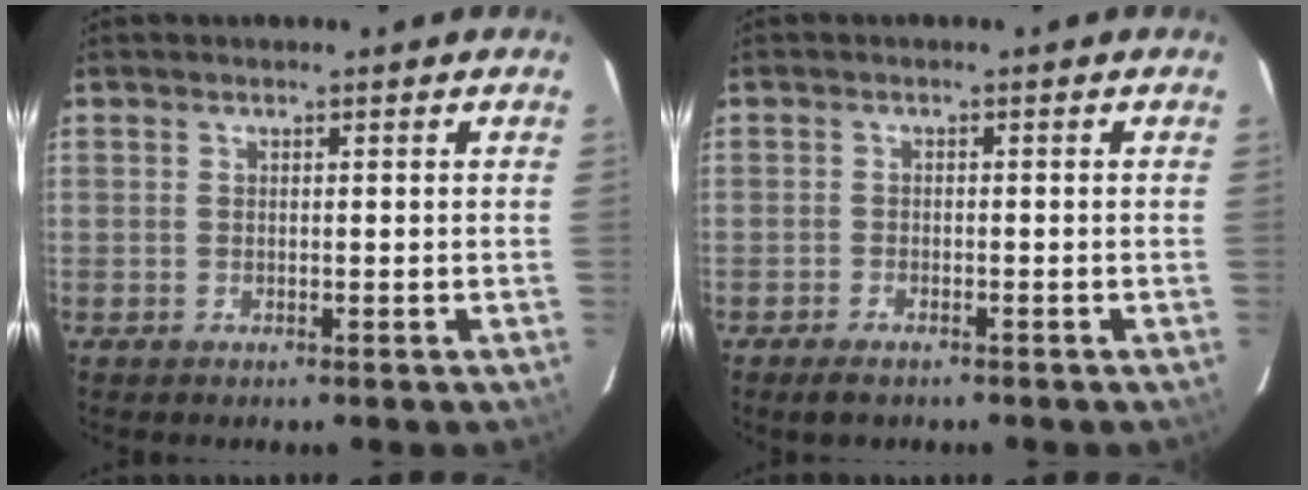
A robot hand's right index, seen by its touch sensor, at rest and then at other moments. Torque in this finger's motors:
{"motor_torque": [0.14, -0.11, -0.05, -0.05]}